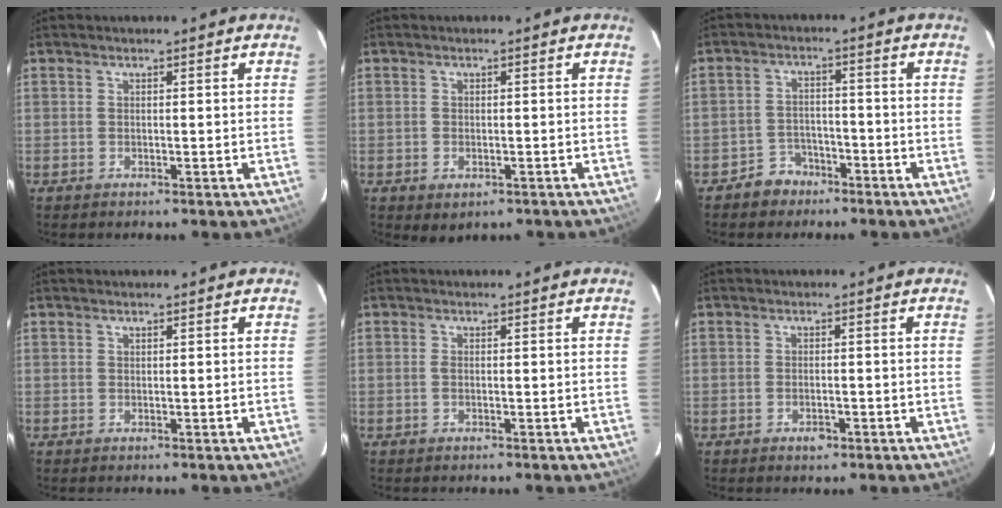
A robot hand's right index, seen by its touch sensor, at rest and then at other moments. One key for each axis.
{"total": 2.8, "fx": -1.1, "fy": 2.0, "fz": 1.7, "tx": -0.029, "ty": -0.006, "tz": -0.011}
{"total": 5.0, "fx": -3.6, "fy": 3.5, "fz": 0.4, "tx": -0.020, "ty": 0.018, "tz": -0.059}
{"total": 0.0}
{"total": 0.7, "fx": -0.1, "fy": 0.3, "fz": 0.6, "tx": -0.013, "ty": 0.000, "tz": -0.004}
{"total": 2.0, "fx": -1.1, "fy": 1.2, "fz": 1.2, "tx": -0.021, "ty": 0.001, "tz": -0.017}